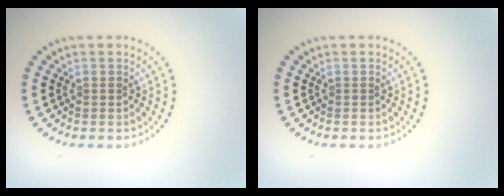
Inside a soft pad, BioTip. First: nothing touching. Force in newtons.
{"total": 0.0}